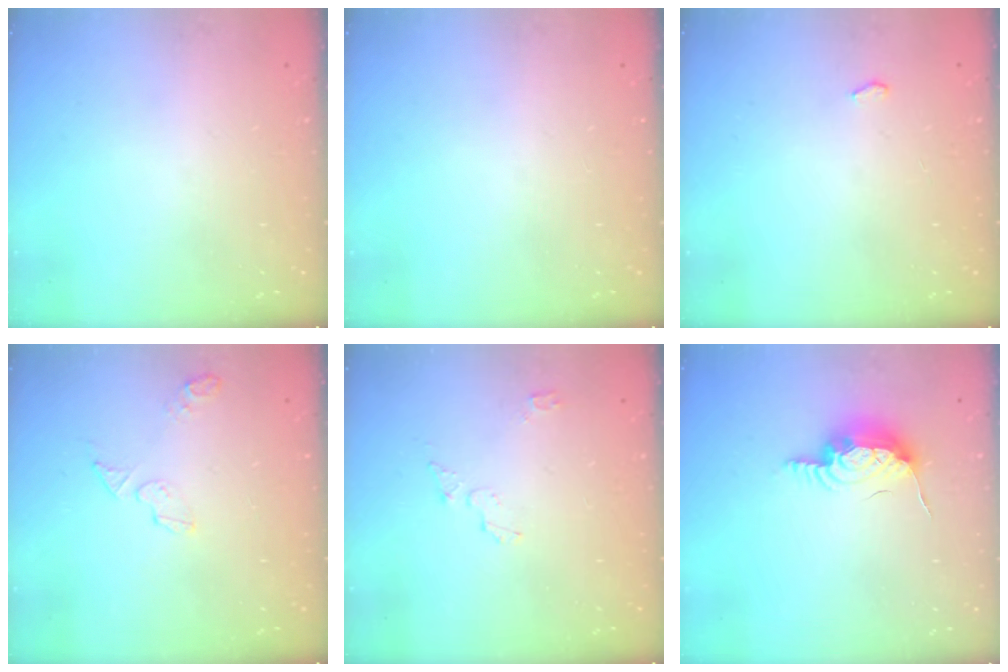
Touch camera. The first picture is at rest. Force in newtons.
{"total": 0.0}
{"total": 2.6, "press": 2.2, "slide": 1.3}
{"total": 11.5, "press": 5.4, "slide": 10.1}
{"total": 3.7, "press": 3.7, "slide": 0.4}
{"total": 12.5, "press": 11.5, "slide": 4.8}